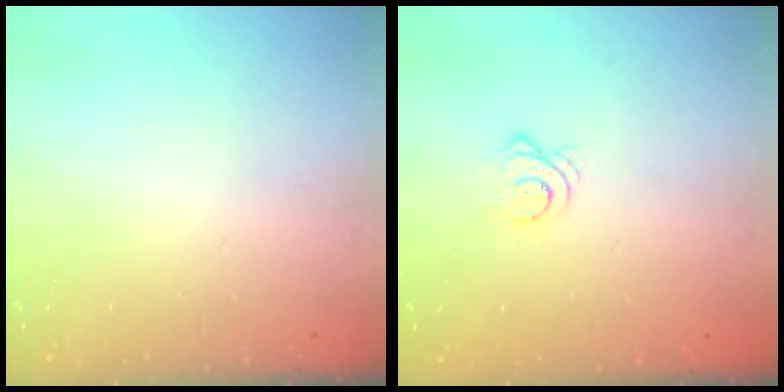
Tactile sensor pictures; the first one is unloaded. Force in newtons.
{"total": 3.1, "press": 3.1, "slide": 0.2}